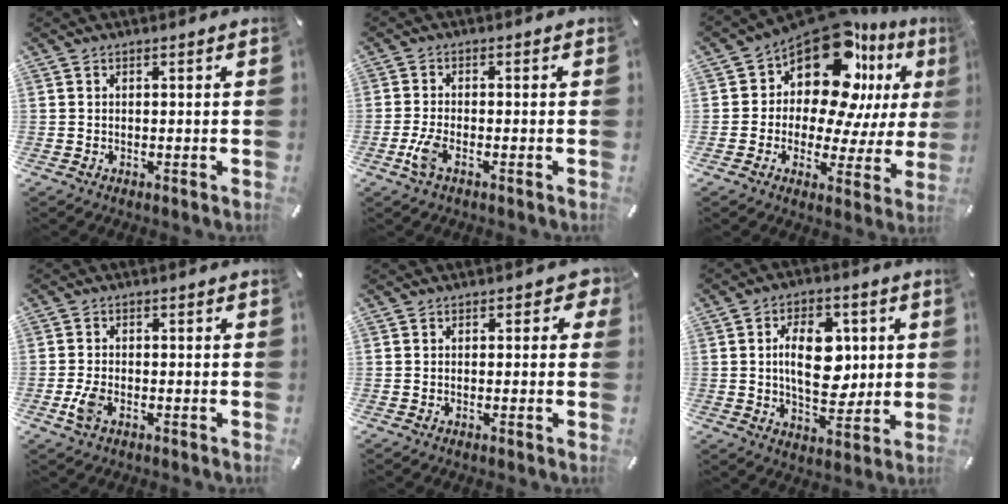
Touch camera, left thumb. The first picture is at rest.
{"total": 4.0, "force": [-1.7, 1.5, 3.3], "torque": [-0.081, -0.002, -0.035]}
{"total": 16.5, "force": [9.8, 9.5, 9.3], "torque": [-0.164, -0.096, 0.166]}
{"total": 3.9, "force": [-1.6, 2.1, 2.9], "torque": [-0.073, -0.002, -0.033]}
{"total": 2.4, "force": [0.3, 1.6, 1.7], "torque": [-0.009, -0.002, -0.001]}
{"total": 14.0, "force": [1.9, 8.9, 10.6], "torque": [-0.169, 0.005, 0.031]}